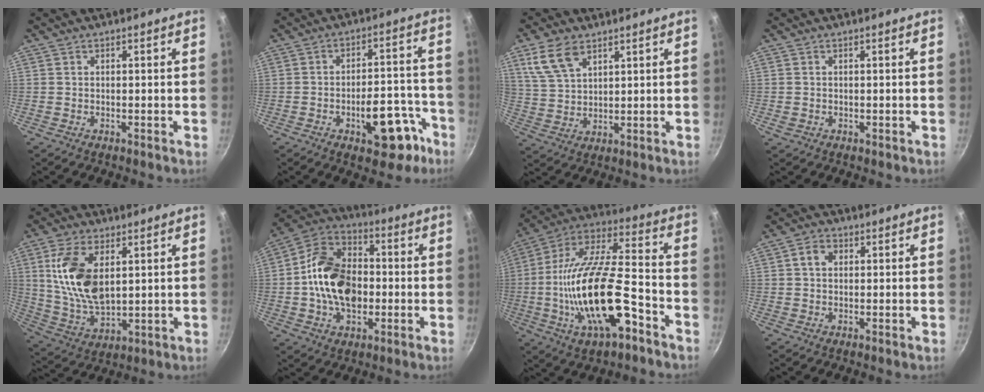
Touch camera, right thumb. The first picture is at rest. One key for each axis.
{"total": 13.5, "fx": -6.6, "fy": 6.5, "fz": 9.8, "tx": -0.082, "ty": 0.059, "tz": -0.081}
{"total": 8.6, "fx": 5.0, "fy": 4.7, "fz": 5.2, "tx": -0.094, "ty": -0.013, "tz": 0.108}
{"total": 0.8, "fx": -0.2, "fy": 0.7, "fz": 0.5, "tx": -0.006, "ty": 0.002, "tz": -0.002}
{"total": 14.5, "fx": 3.7, "fy": 7.9, "fz": 11.6, "tx": -0.215, "ty": -0.020, "tz": 0.081}
{"total": 17.1, "fx": -1.3, "fy": 11.8, "fz": 12.4, "tx": -0.183, "ty": 0.029, "tz": -0.039}
{"total": 24.7, "fx": -7.9, "fy": 9.7, "fz": 21.3, "tx": -0.379, "ty": 0.034, "tz": -0.146}
{"total": 3.2, "fx": 0.6, "fy": 2.5, "fz": 1.9, "tx": -0.025, "ty": 0.007, "tz": 0.006}